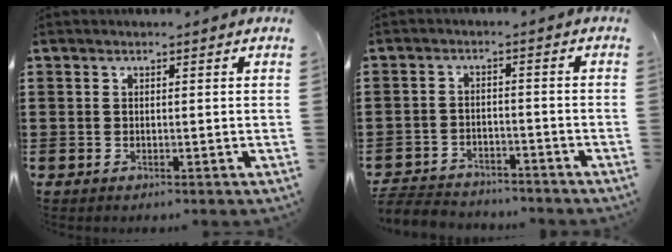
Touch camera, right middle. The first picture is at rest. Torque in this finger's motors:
{"motor_torque": [0.07, 0.01, 0.04, 0.05]}